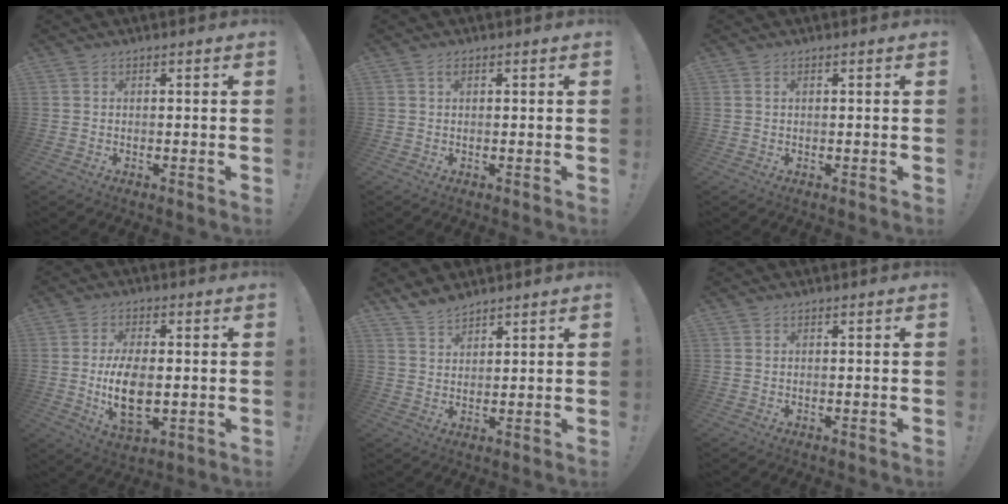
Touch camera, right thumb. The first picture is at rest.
{"total": 1.0, "force": [0.3, 0.4, 0.9], "torque": [-0.020, 0.003, 0.004]}
{"total": 0.7, "force": [0.4, 0.3, 0.6], "torque": [-0.012, 0.002, 0.007]}
{"total": 11.4, "force": [-1.0, 6.1, 9.6], "torque": [-0.183, -0.014, -0.021]}
{"total": 4.9, "force": [4.5, 1.6, 1.4], "torque": [-0.037, -0.024, 0.088]}
{"total": 0.0}